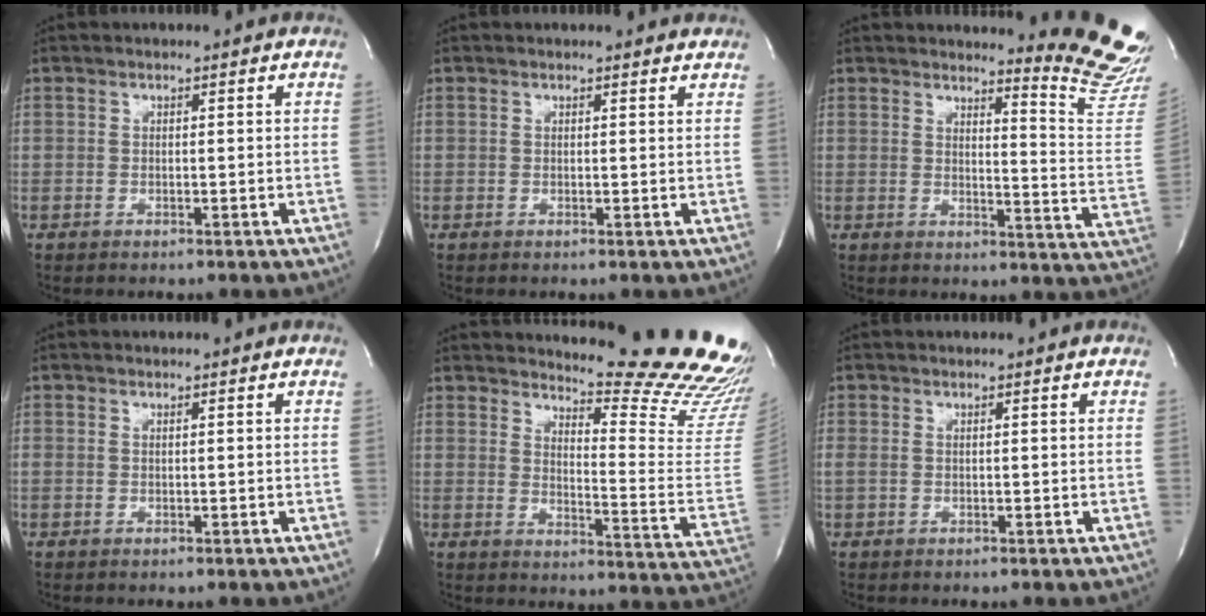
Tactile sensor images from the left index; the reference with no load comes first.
{"total": 3.2, "force": [3.0, 0.7, 0.8], "torque": [-0.015, 0.002, 0.022]}
{"total": 11.9, "force": [11.6, -1.6, 2.4], "torque": [-0.023, -0.144, 0.117]}
{"total": 0.0}
{"total": 20.4, "force": [19.2, 0.7, 6.8], "torque": [-0.091, -0.157, 0.219]}
{"total": 0.7, "force": [0.2, 0.1, 0.6], "torque": [-0.029, 0.015, 0.008]}